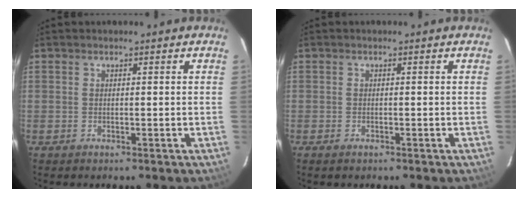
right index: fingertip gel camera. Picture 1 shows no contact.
{"total": 1.0, "force": [-0.7, 0.5, 0.5], "torque": [-0.010, -0.003, -0.014]}